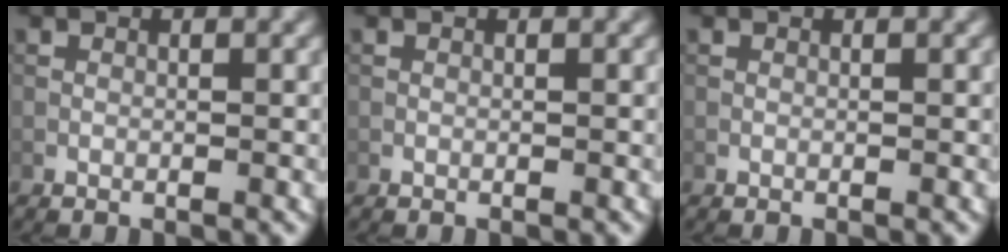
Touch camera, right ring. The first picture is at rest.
{"total": 0.0}
{"total": 0.0}